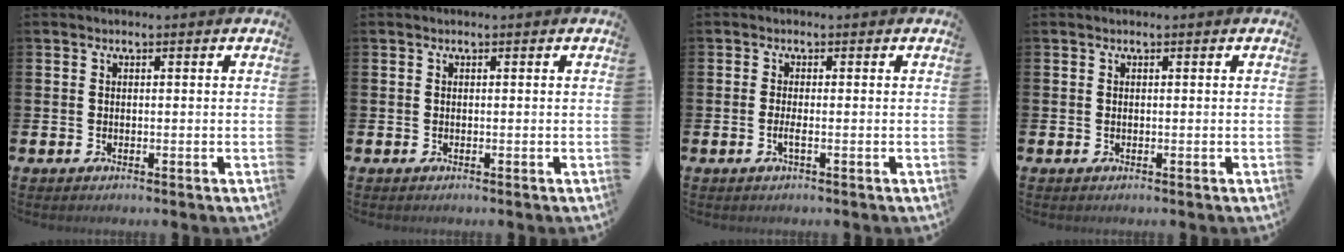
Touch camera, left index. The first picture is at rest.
{"total": 0.0}
{"total": 1.2, "force": [-0.3, 0.1, 1.1], "torque": [-0.022, -0.001, -0.005]}
{"total": 0.0}